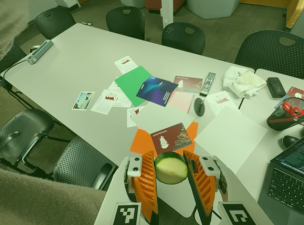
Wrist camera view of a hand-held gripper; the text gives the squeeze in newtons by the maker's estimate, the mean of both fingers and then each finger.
{"total": 8.5, "left": 8.4, "right": 8.6}